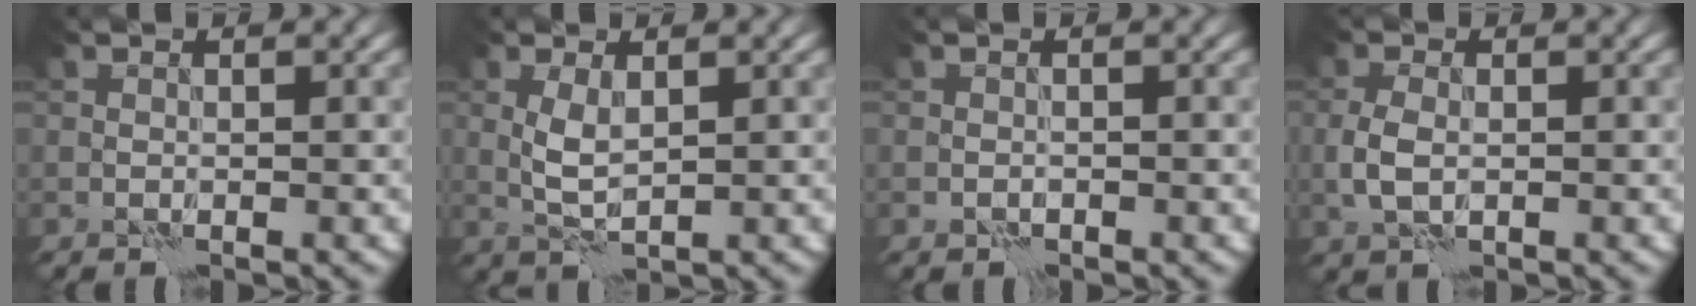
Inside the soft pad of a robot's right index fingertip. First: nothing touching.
{"total": 2.4, "force": [0.4, 0.9, 2.2], "torque": [-0.052, 0.001, 0.010]}
{"total": 0.5, "force": [-0.3, 0.4, 0.1], "torque": [-0.001, -0.002, -0.005]}
{"total": 2.7, "force": [-0.4, 1.7, 2.1], "torque": [-0.053, 0.000, -0.009]}